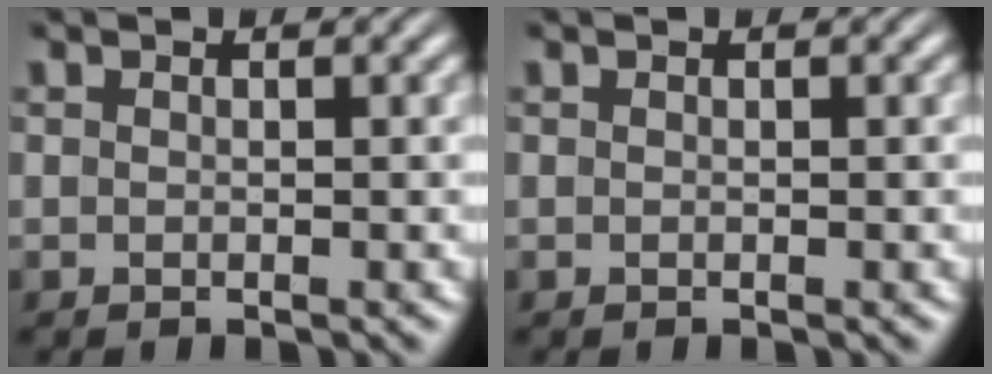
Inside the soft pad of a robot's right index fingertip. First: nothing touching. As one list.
[{"total": 0.0}]